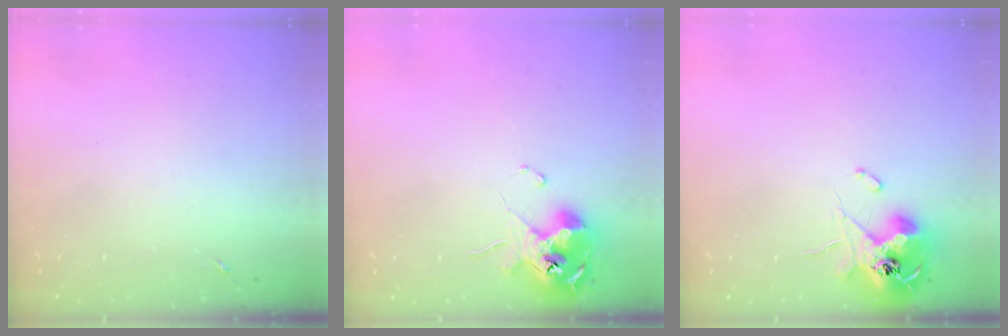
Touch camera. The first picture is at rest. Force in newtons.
{"total": 11.8, "press": 11.7, "slide": 1.1}
{"total": 12.4, "press": 12.4, "slide": 1.0}